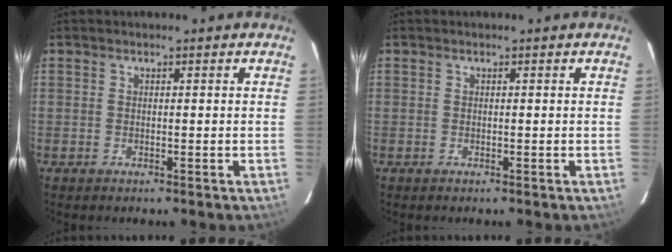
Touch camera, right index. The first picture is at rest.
{"total": 0.0}